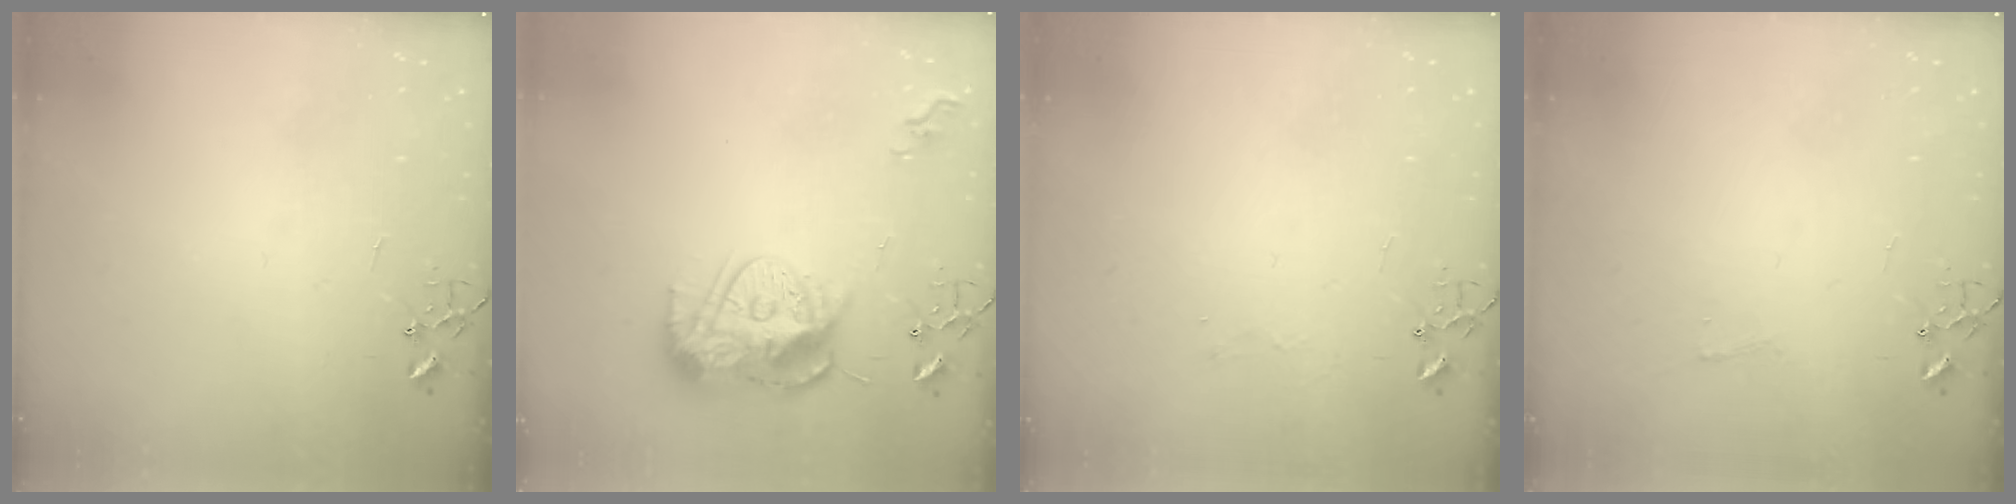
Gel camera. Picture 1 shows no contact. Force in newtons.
{"total": 14.8, "press": 14.7, "slide": 1.4}
{"total": 3.8, "press": 3.8, "slide": 0.4}
{"total": 3.7, "press": 3.6, "slide": 0.5}